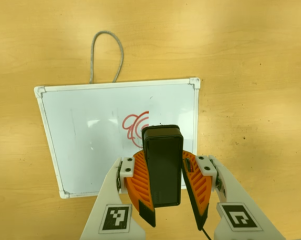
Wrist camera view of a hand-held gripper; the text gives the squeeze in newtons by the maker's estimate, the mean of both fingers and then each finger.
{"total": 11.7, "left": 11.3, "right": 12.0}